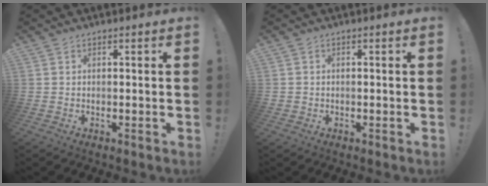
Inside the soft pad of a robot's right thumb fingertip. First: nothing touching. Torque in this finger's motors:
{"motor_torque": [-0.05, -0.16, -0.23, 0.10, -0.04]}